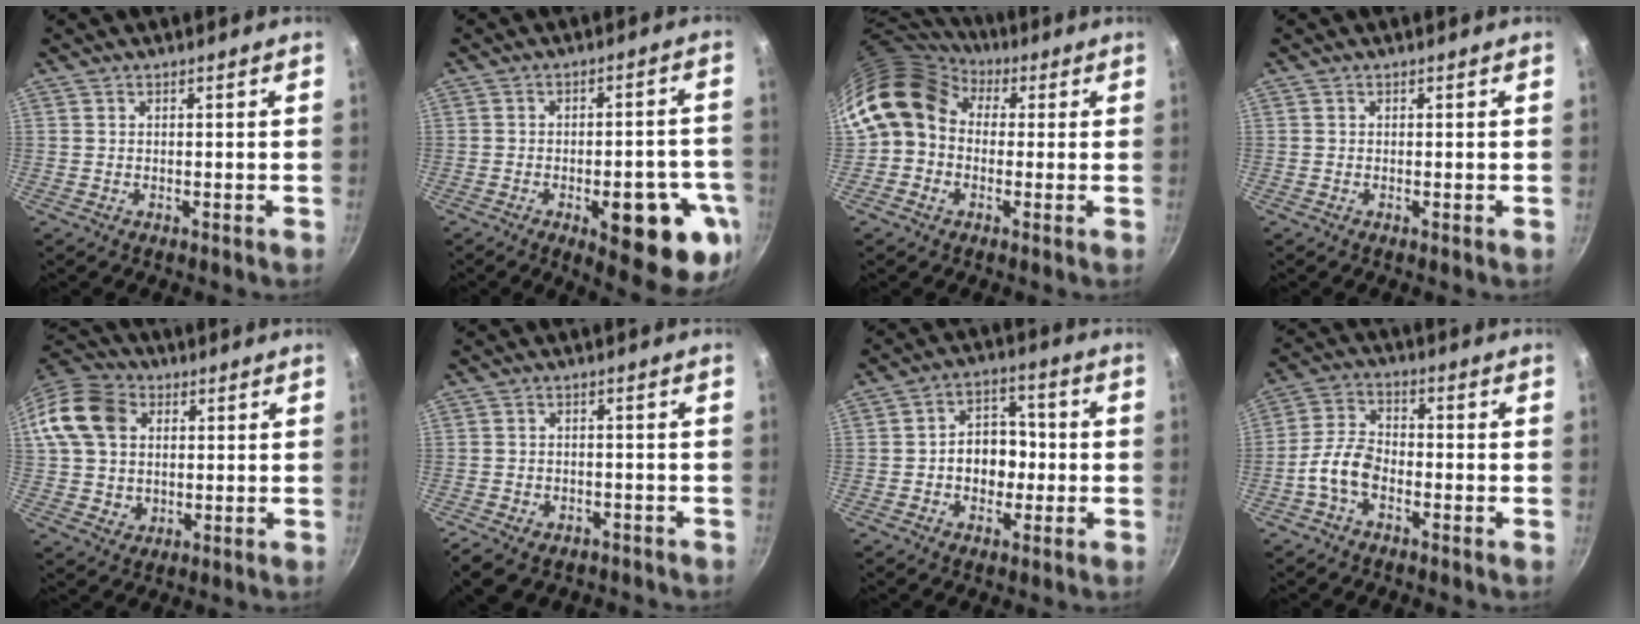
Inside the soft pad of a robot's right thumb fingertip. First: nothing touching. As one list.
[{"total": 16.4, "force": [-5.9, 6.2, 14.0], "torque": [-0.132, 0.013, -0.071]}, {"total": 12.5, "force": [2.3, 10.1, 7.0], "torque": [-0.109, 0.015, 0.020]}, {"total": 0.0}, {"total": 14.5, "force": [3.1, 11.6, 8.1], "torque": [-0.134, 0.010, 0.049]}, {"total": 7.2, "force": [-4.4, 4.4, 3.7], "torque": [-0.065, 0.019, -0.060]}, {"total": 9.0, "force": [-1.1, 6.9, 5.7], "torque": [-0.039, 0.024, -0.026]}, {"total": 7.1, "force": [-3.2, 3.9, 5.0], "torque": [-0.096, 0.034, -0.071]}]